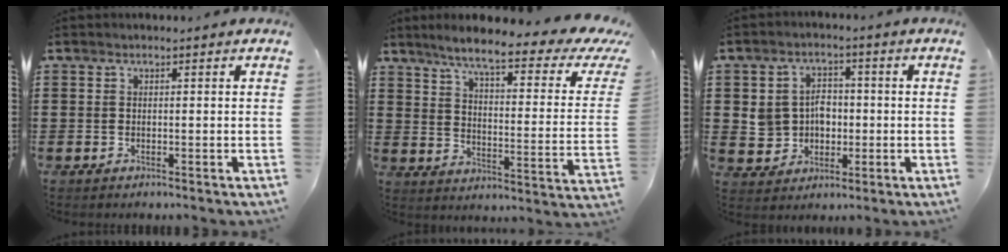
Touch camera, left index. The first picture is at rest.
{"total": 7.6, "force": [5.4, 0.1, 5.3], "torque": [-0.116, -0.039, 0.082]}
{"total": 5.7, "force": [0.2, 5.0, 2.8], "torque": [-0.069, 0.015, 0.004]}